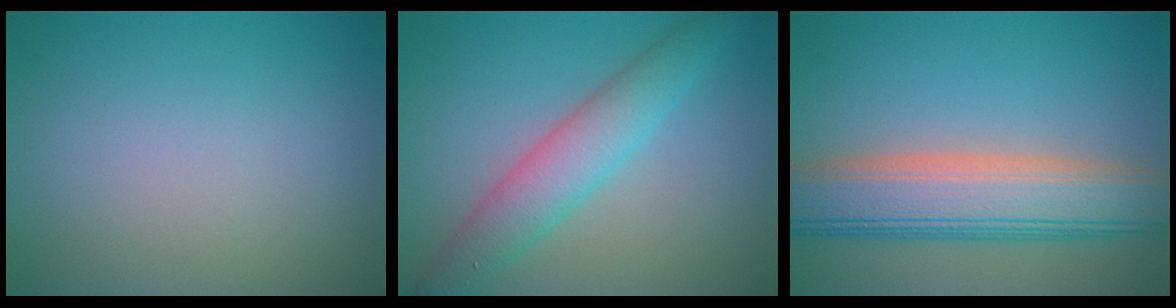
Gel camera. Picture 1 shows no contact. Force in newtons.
{"total": 4.7, "press": 4.7, "slide": 0.1}
{"total": 8.4, "press": 8.4, "slide": 0.5}